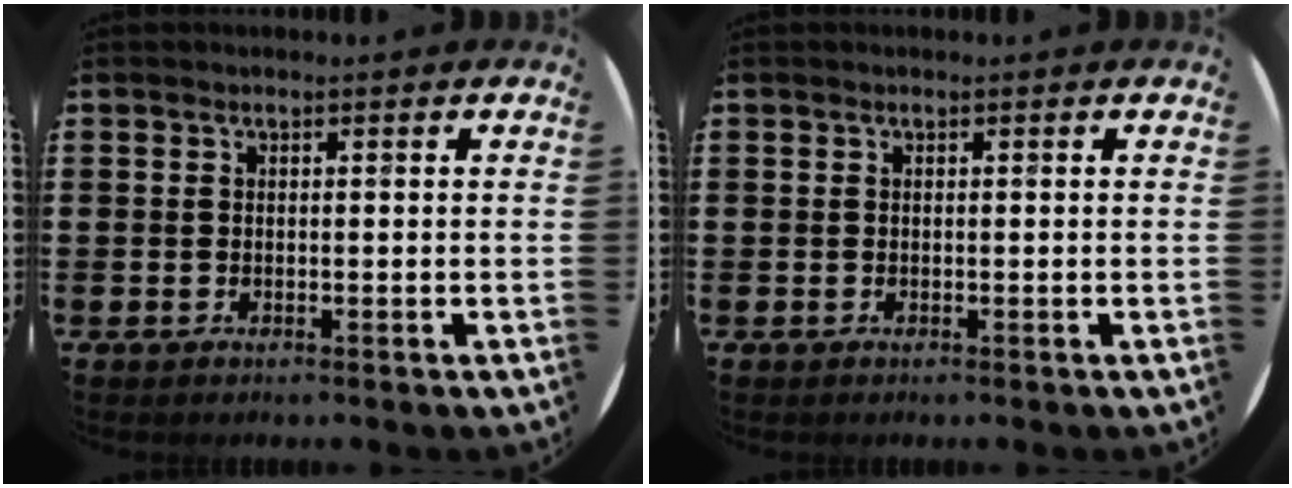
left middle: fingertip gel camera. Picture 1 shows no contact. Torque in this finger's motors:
{"motor_torque": [0.00, 0.00, -0.02, 0.00]}